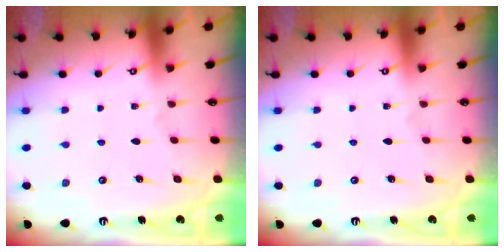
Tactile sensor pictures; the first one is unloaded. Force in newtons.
{"total": 0.0}